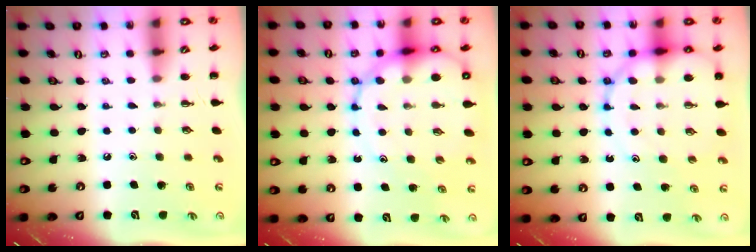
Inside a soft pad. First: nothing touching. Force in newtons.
{"total": 16.0, "press": 15.6, "slide": 3.4}
{"total": 14.0, "press": 13.6, "slide": 3.5}